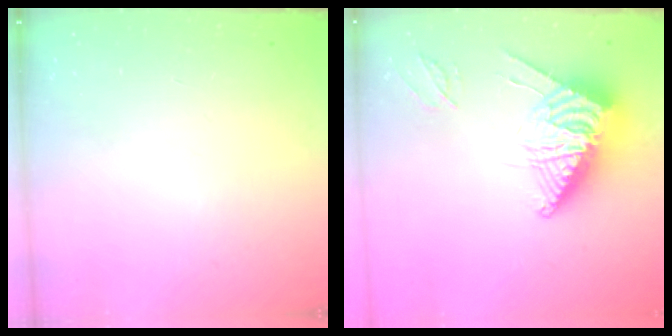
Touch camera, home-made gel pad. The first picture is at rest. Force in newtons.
{"total": 11.1, "press": 11.0, "slide": 1.0}